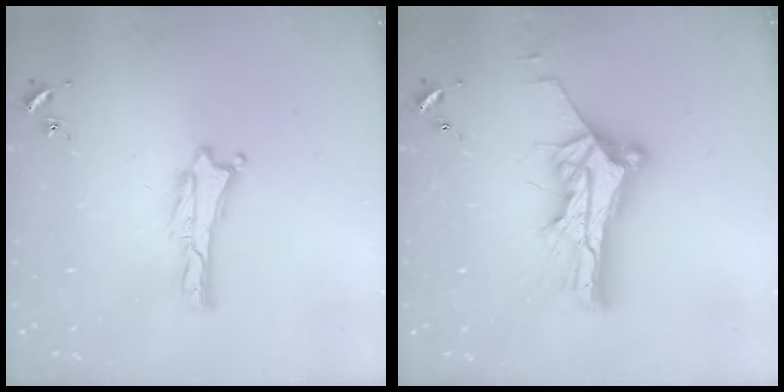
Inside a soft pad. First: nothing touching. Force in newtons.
{"total": 11.0, "press": 11.0, "slide": 0.8}